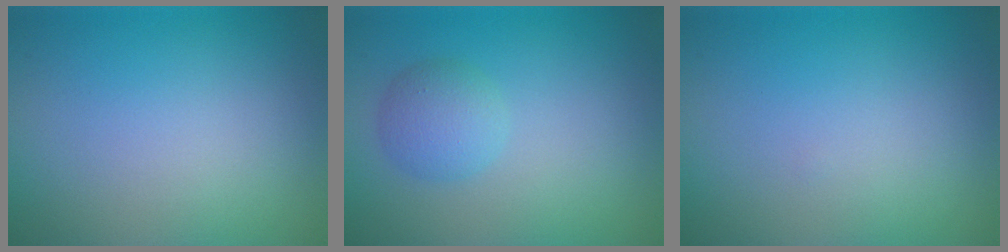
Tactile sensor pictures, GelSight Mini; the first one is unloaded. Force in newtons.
{"total": 2.5, "press": 2.5, "slide": 0.1}
{"total": 0.0}